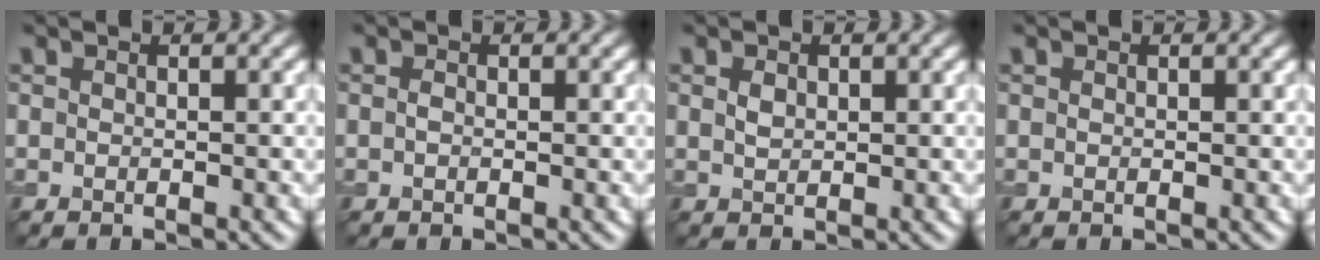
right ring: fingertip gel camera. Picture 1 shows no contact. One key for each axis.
{"total": 0.6, "fx": 0.0, "fy": 0.4, "fz": 0.4, "tx": -0.010, "ty": 0.000, "tz": -0.001}
{"total": 1.2, "fx": 0.4, "fy": 0.8, "fz": 0.7, "tx": -0.017, "ty": 0.000, "tz": 0.010}
{"total": 0.0}